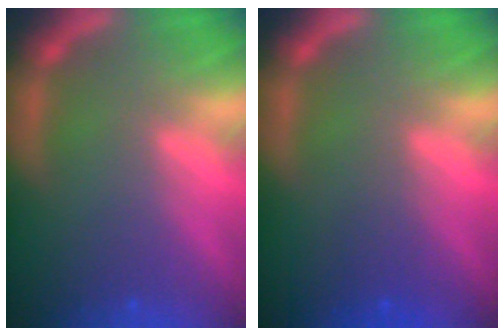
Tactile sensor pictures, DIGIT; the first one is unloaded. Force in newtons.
{"total": 1.5}